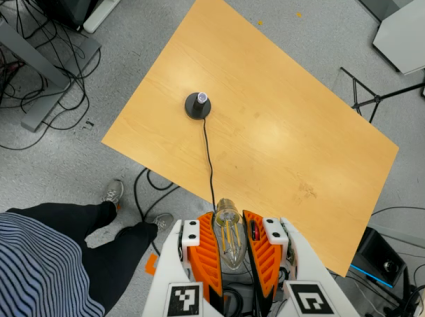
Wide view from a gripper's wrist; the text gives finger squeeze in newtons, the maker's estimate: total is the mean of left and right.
{"total": 21.8, "left": 24.5, "right": 19.1}